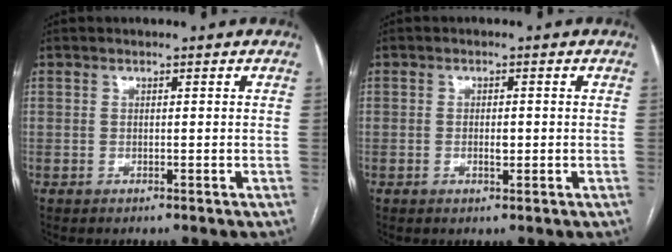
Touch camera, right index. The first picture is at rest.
{"total": 1.3, "force": [-0.4, 0.5, 1.2], "torque": [-0.022, 0.001, -0.007]}